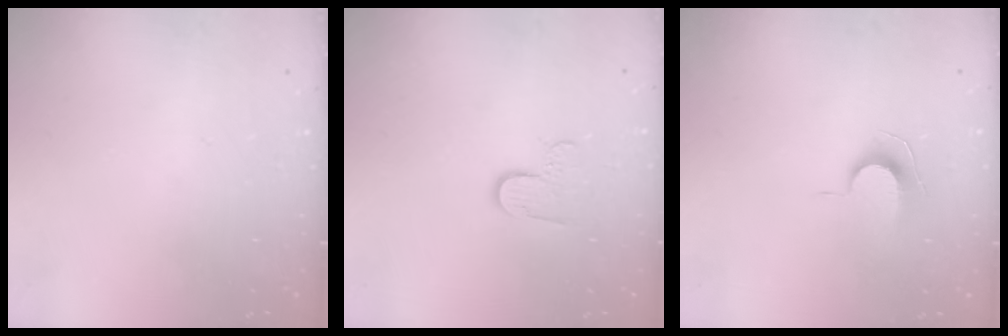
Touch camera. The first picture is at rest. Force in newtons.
{"total": 6.0, "press": 6.0, "slide": 0.4}
{"total": 7.0, "press": 7.0, "slide": 0.7}